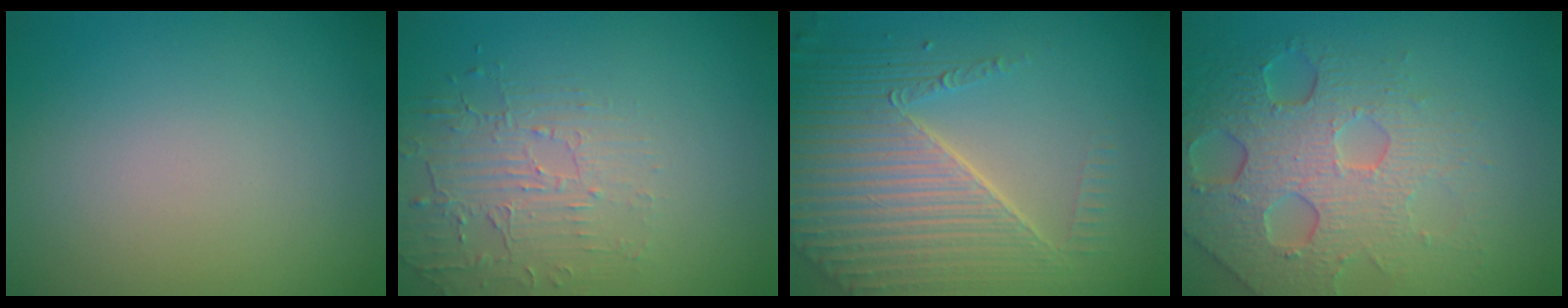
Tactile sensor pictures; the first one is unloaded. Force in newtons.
{"total": 2.1, "press": 1.3, "slide": 1.7}
{"total": 8.4, "press": 5.6, "slide": 6.3}
{"total": 7.3, "press": 5.0, "slide": 5.3}